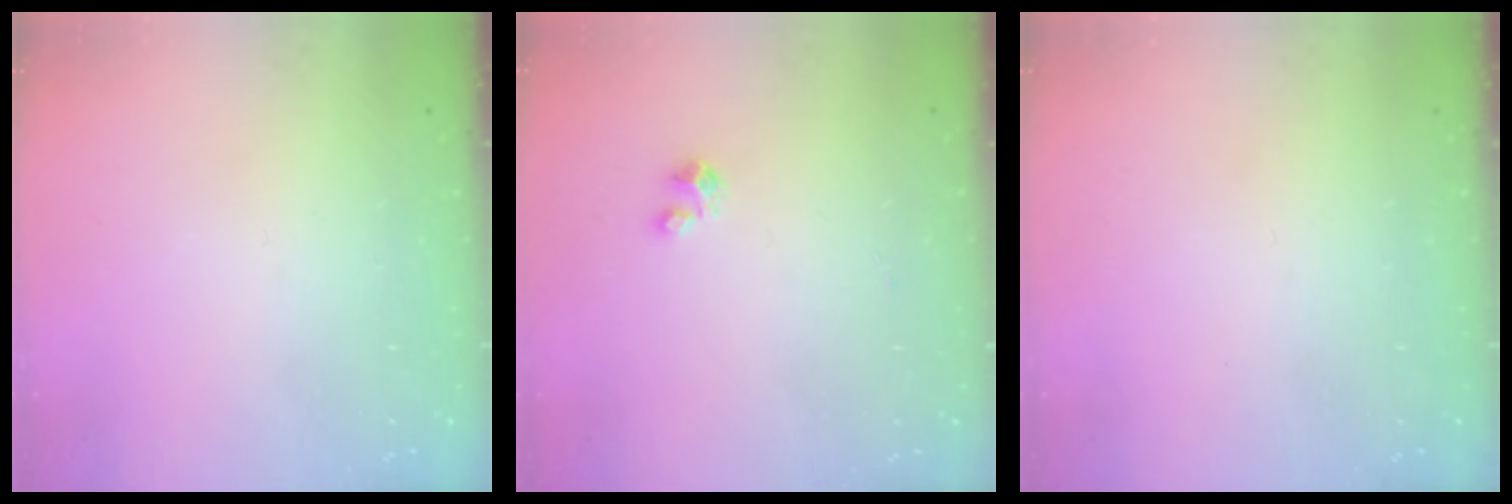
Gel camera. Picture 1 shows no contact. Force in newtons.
{"total": 2.1, "press": 2.1, "slide": 0.1}
{"total": 0.0}